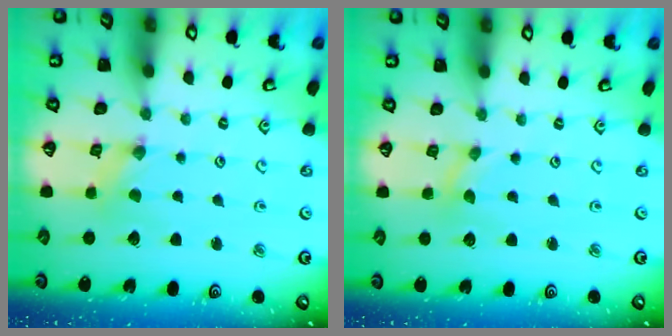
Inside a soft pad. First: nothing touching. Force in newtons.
{"total": 0.0}